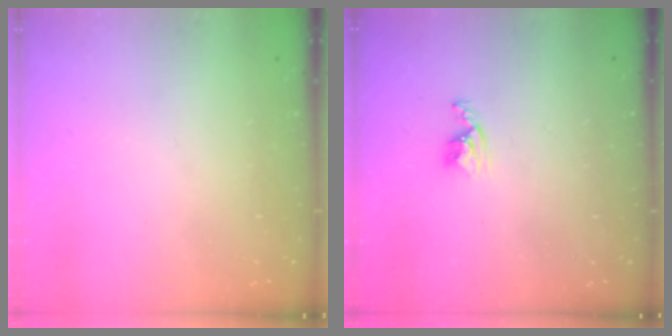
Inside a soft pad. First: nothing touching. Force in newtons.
{"total": 3.7, "press": 3.6, "slide": 0.6}